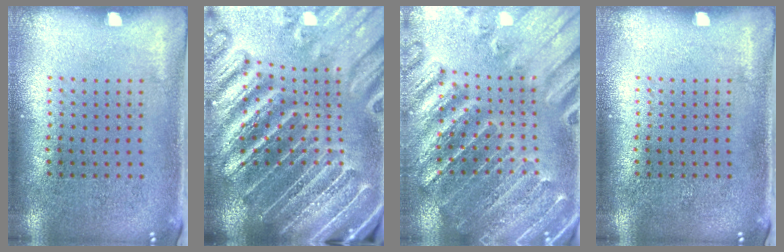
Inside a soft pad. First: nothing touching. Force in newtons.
{"total": 4.7, "press": 4.3, "slide": 1.8}
{"total": 2.8, "press": 2.8, "slide": 0.4}
{"total": 0.0}